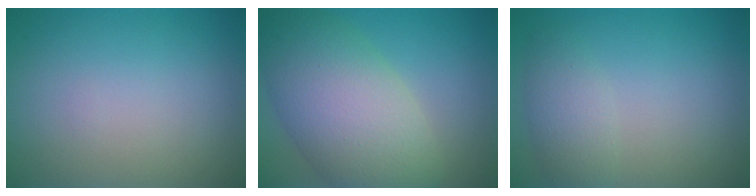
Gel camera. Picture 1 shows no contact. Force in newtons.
{"total": 10.1, "press": 10.1, "slide": 0.3}
{"total": 2.4, "press": 2.4, "slide": 0.1}